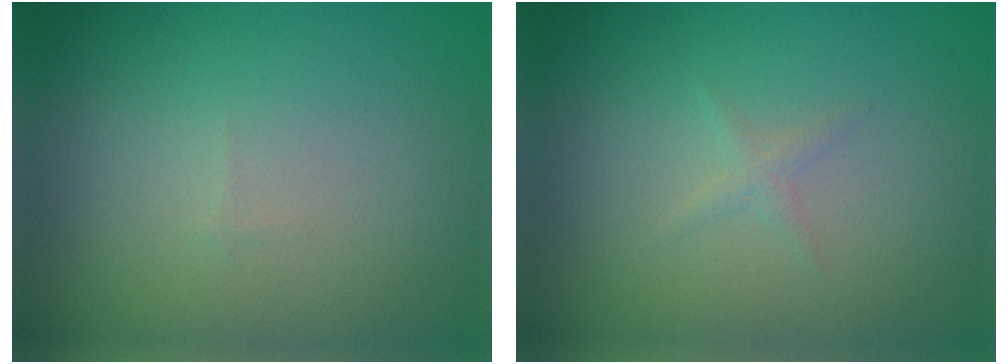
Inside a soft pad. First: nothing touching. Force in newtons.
{"total": 0.7, "press": 0.7, "slide": 0.0}